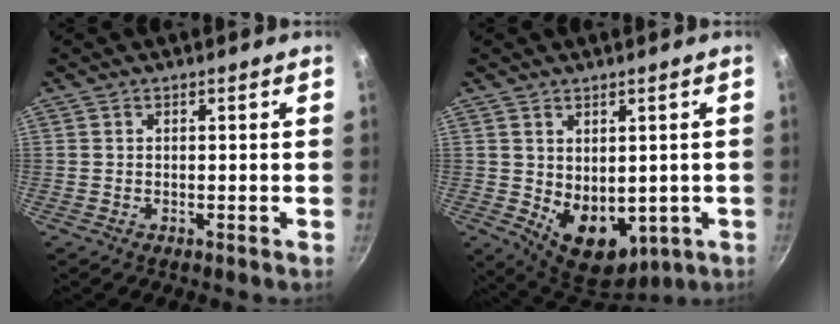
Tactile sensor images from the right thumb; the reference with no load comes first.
{"total": 10.9, "force": [-0.7, 7.6, 7.8], "torque": [-0.088, -0.021, 0.016]}